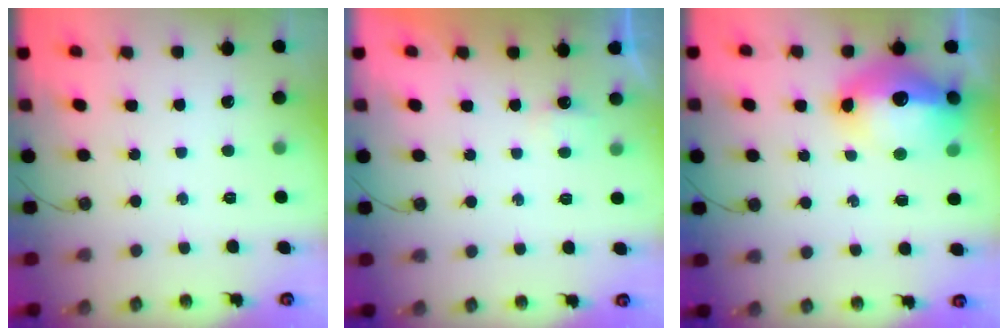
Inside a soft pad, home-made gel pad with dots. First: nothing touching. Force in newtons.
{"total": 2.5, "press": 2.4, "slide": 0.5}
{"total": 18.5, "press": 18.0, "slide": 4.0}